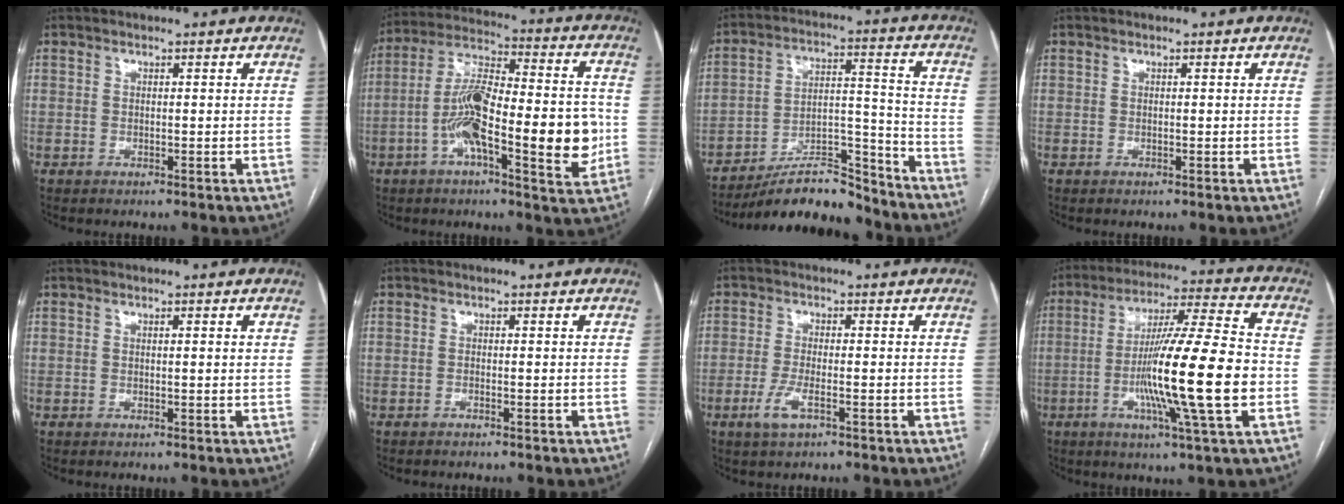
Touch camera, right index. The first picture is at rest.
{"total": 18.0, "force": [-3.8, 4.3, 17.1], "torque": [-0.289, 0.020, -0.064]}
{"total": 14.1, "force": [-12.8, 3.1, 5.0], "torque": [-0.072, 0.042, -0.214]}
{"total": 0.0}
{"total": 0.6, "force": [0.3, -0.1, 0.5], "torque": [-0.010, 0.002, 0.002]}
{"total": 0.0}
{"total": 3.8, "force": [-1.8, 1.0, 3.3], "torque": [-0.074, -0.005, -0.032]}
{"total": 17.7, "force": [-3.5, -0.4, 17.4], "torque": [-0.302, -0.009, -0.069]}